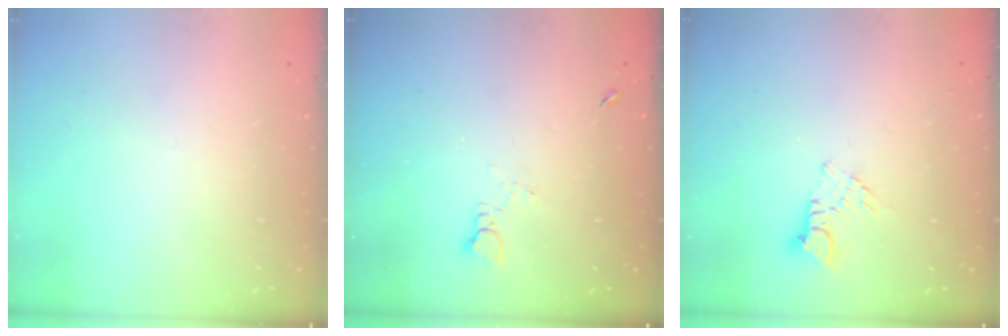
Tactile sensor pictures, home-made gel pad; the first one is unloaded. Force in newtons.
{"total": 2.1, "press": 2.1, "slide": 0.3}
{"total": 4.2, "press": 4.2, "slide": 0.4}